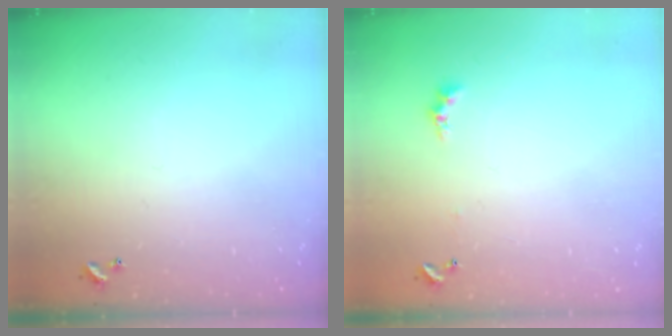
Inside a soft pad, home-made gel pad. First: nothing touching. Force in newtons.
{"total": 0.6, "press": 0.4, "slide": 0.5}